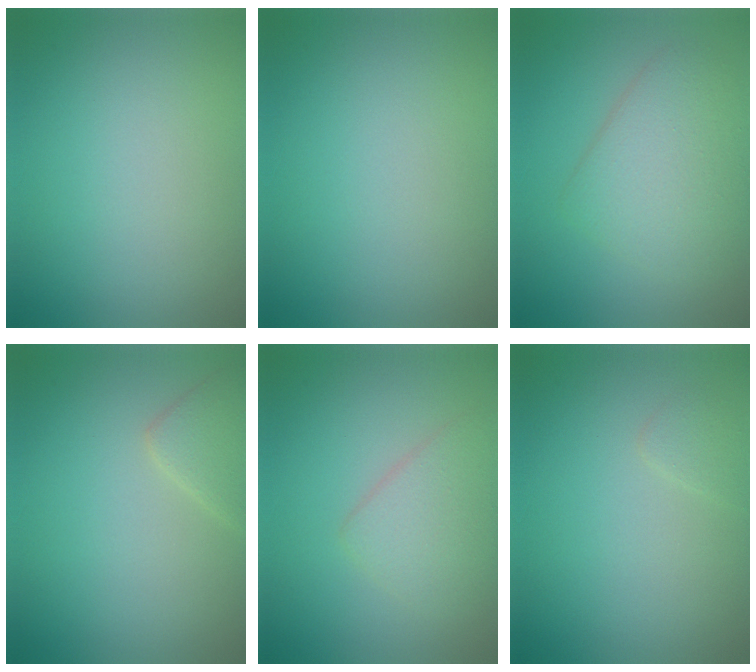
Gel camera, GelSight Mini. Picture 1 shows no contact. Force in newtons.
{"total": 0.0}
{"total": 4.6, "press": 4.6, "slide": 0.1}
{"total": 2.2, "press": 2.2, "slide": 0.2}
{"total": 2.8, "press": 2.8, "slide": 0.1}
{"total": 0.8, "press": 0.8, "slide": 0.0}